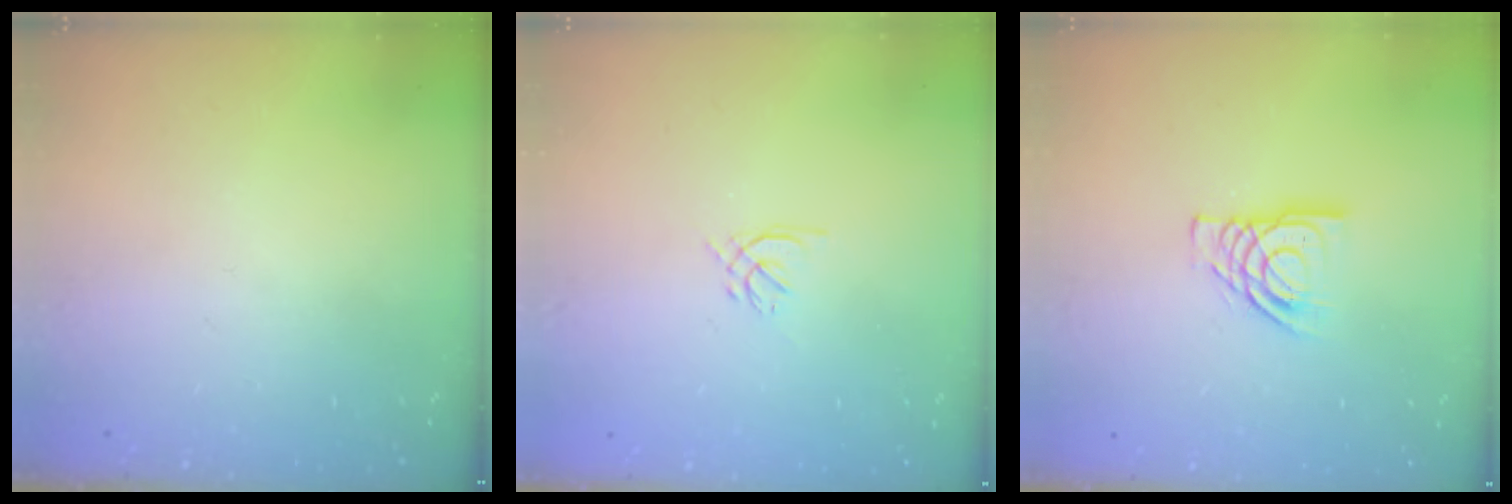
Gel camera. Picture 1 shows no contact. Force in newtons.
{"total": 1.4, "press": 1.3, "slide": 0.5}
{"total": 11.3, "press": 11.1, "slide": 1.6}